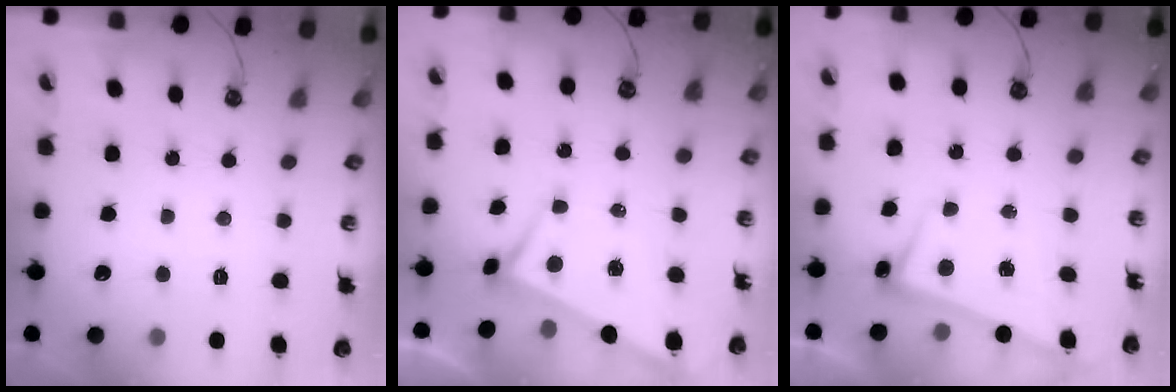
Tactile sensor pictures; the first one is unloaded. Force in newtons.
{"total": 3.7, "press": 3.6, "slide": 0.7}
{"total": 2.7, "press": 2.5, "slide": 0.9}